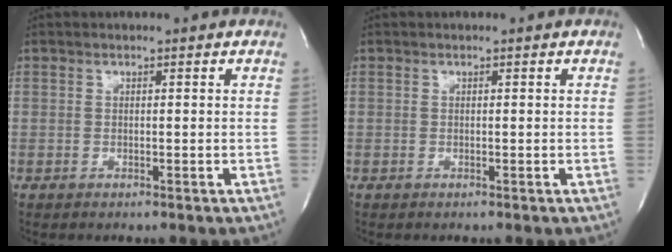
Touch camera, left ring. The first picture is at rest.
{"total": 0.0}